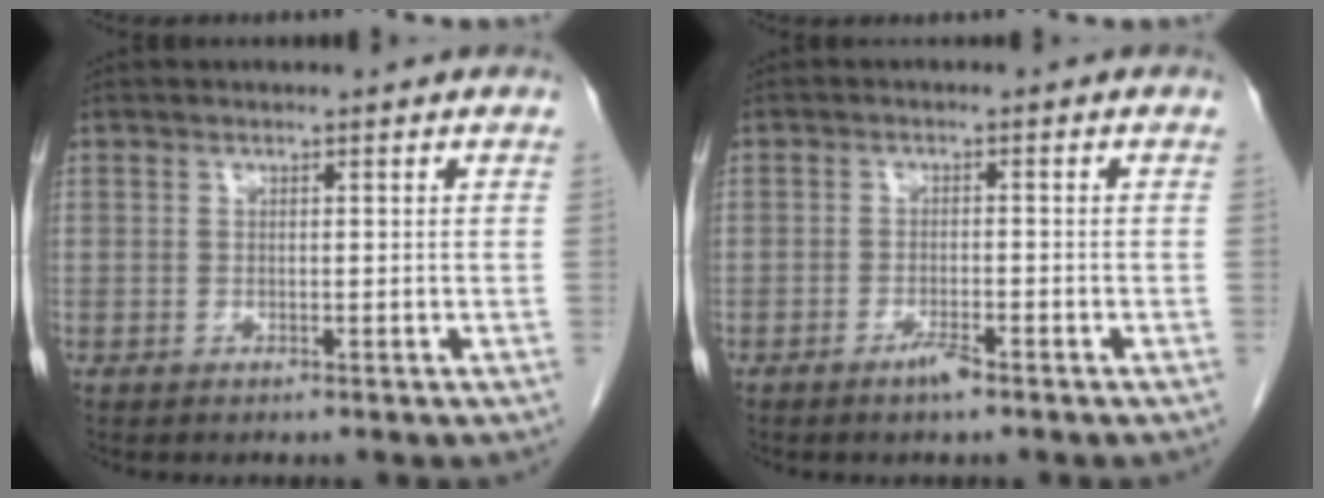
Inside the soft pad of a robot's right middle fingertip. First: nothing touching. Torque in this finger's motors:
{"motor_torque": [1.08, -0.48, 0.11, 0.05]}